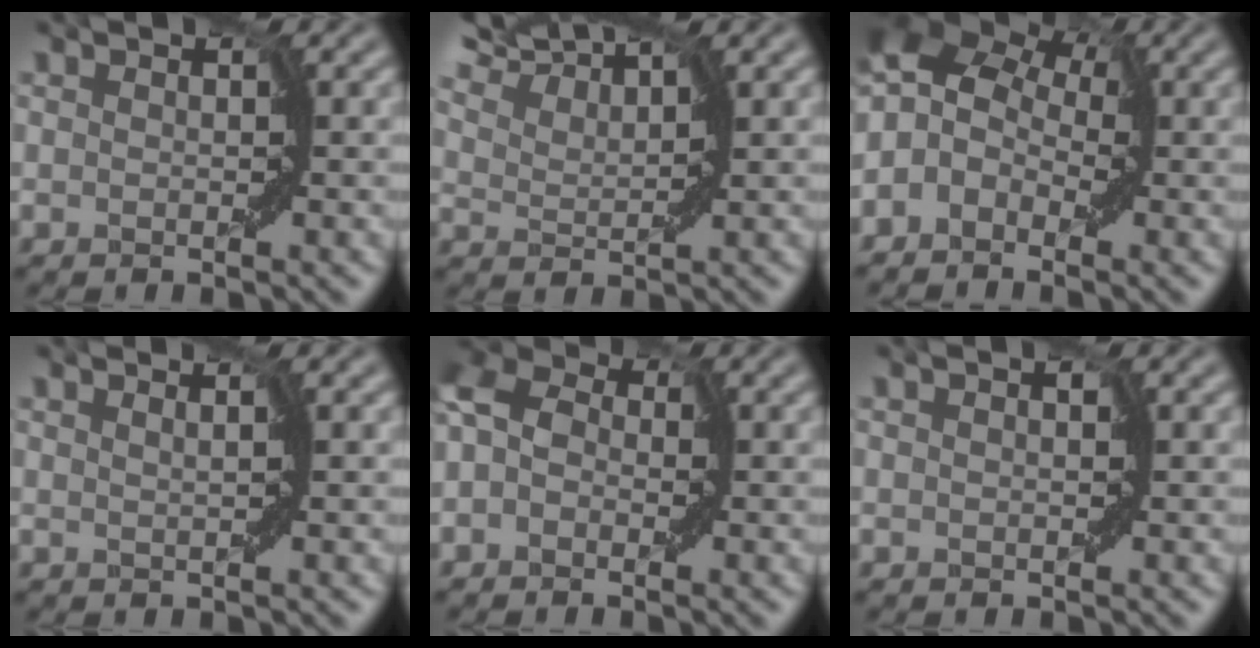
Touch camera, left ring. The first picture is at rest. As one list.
[{"total": 5.8, "force": [5.5, 0.8, 1.4], "torque": [-0.052, 0.008, 0.092]}, {"total": 5.6, "force": [-0.2, 3.9, 4.1], "torque": [-0.092, 0.016, -0.029]}, {"total": 1.5, "force": [1.2, -0.2, 0.8], "torque": [-0.015, 0.002, 0.008]}, {"total": 6.1, "force": [0.3, 4.4, 4.2], "torque": [-0.084, 0.030, -0.010]}, {"total": 0.6, "force": [0.3, 0.2, 0.5], "torque": [-0.009, 0.001, 0.005]}]